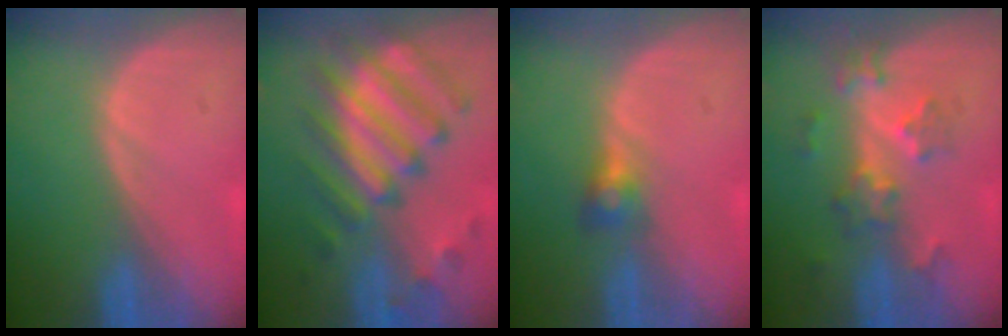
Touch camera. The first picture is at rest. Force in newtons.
{"total": 9.9, "press": 9.7, "slide": 2.2}
{"total": 2.6, "press": 2.5, "slide": 0.7}
{"total": 6.5, "press": 5.8, "slide": 2.9}